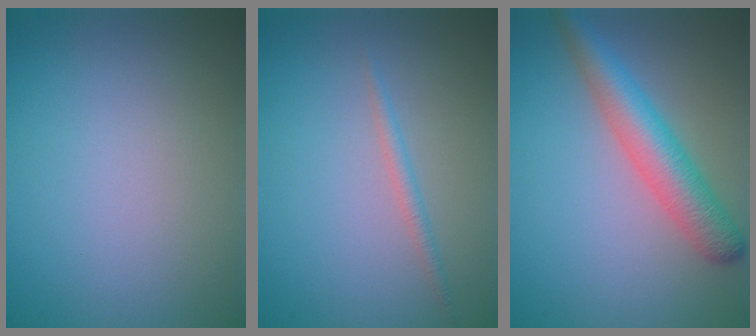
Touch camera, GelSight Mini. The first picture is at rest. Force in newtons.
{"total": 1.1, "press": 1.1, "slide": 0.1}
{"total": 4.9, "press": 4.9, "slide": 0.1}